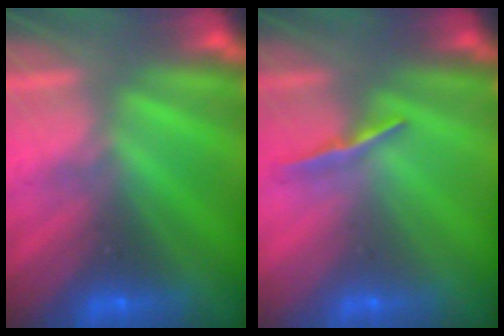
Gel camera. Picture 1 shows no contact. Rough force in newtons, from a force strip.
{"total": 1.0}